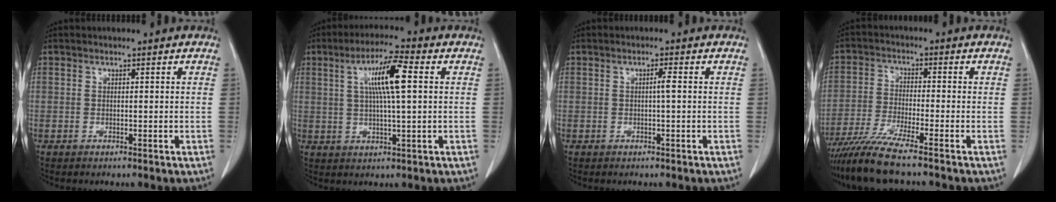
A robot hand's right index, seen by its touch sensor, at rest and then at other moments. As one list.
[{"total": 8.5, "force": [2.0, 0.5, 8.3], "torque": [-0.152, 0.009, 0.034]}, {"total": 1.3, "force": [0.0, -0.1, 1.3], "torque": [-0.022, 0.001, -0.001]}, {"total": 7.7, "force": [-6.3, -1.0, 4.2], "torque": [-0.081, -0.027, -0.120]}]